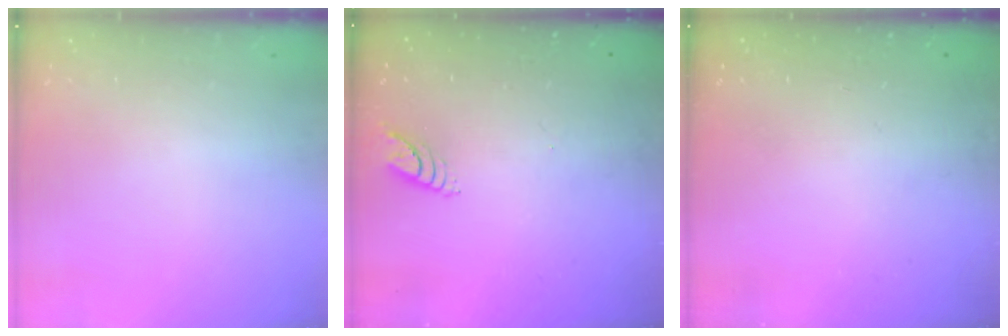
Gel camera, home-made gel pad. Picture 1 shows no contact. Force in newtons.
{"total": 4.8, "press": 4.8, "slide": 0.4}
{"total": 0.0}